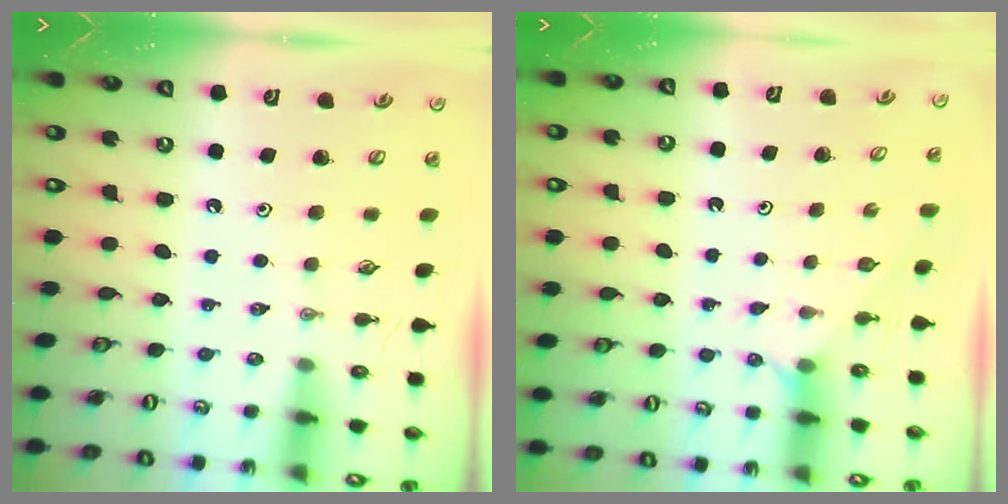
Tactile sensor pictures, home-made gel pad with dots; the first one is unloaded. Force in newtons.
{"total": 2.0, "press": 1.9, "slide": 0.4}